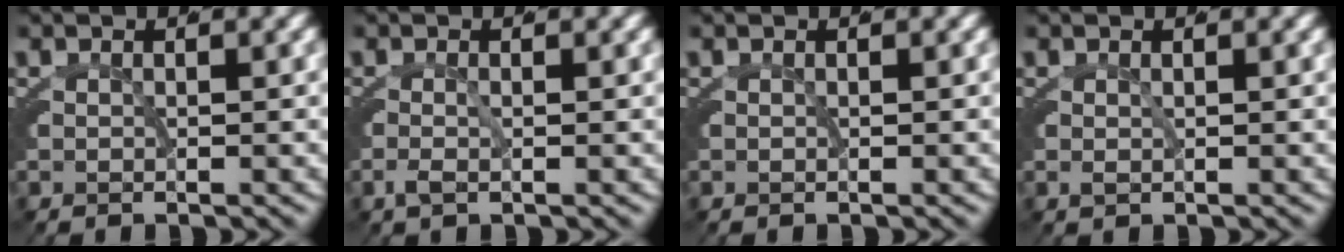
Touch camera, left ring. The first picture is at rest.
{"total": 1.2, "force": [-0.9, 0.4, 0.6], "torque": [-0.021, -0.013, -0.010]}
{"total": 0.0}
{"total": 0.0}